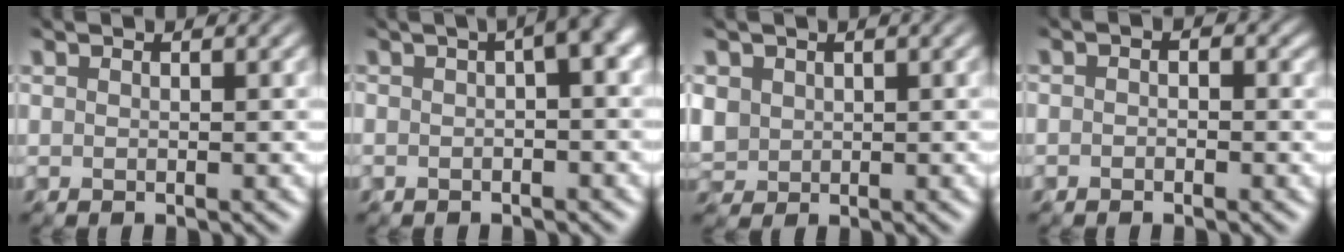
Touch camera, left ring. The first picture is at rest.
{"total": 3.1, "force": [0.0, 0.6, 3.1], "torque": [-0.041, 0.010, -0.003]}
{"total": 2.9, "force": [1.2, 2.5, 0.9], "torque": [-0.051, 0.006, 0.035]}
{"total": 0.9, "force": [-0.6, 0.5, 0.4], "torque": [-0.004, -0.003, -0.010]}